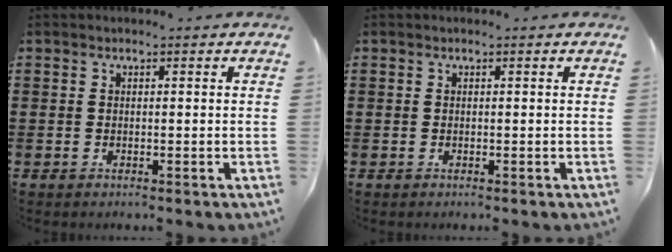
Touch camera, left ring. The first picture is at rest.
{"total": 0.0}